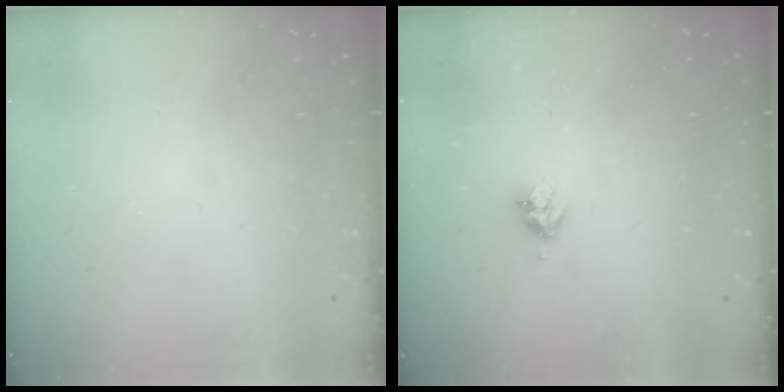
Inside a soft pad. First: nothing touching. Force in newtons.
{"total": 3.8, "press": 3.8, "slide": 0.6}